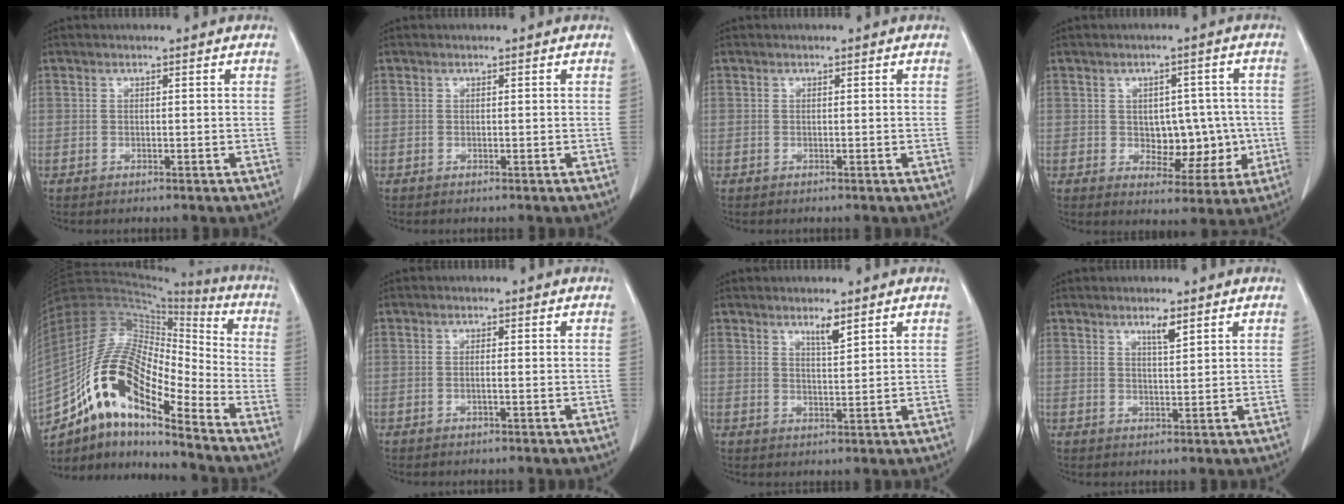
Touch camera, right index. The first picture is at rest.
{"total": 0.0}
{"total": 0.0}
{"total": 7.8, "force": [-0.6, 5.0, 5.9], "torque": [-0.062, 0.015, 0.005]}
{"total": 17.6, "force": [-11.0, 4.8, 12.9], "torque": [-0.253, 0.030, -0.192]}
{"total": 0.8, "force": [-0.3, 0.0, 0.8], "torque": [-0.015, 0.000, -0.005]}
{"total": 2.8, "force": [2.0, 0.2, 1.9], "torque": [-0.035, -0.005, 0.036]}
{"total": 2.4, "force": [1.6, 0.2, 1.7], "torque": [-0.032, -0.003, 0.029]}